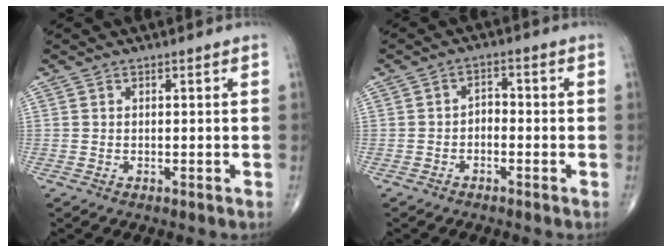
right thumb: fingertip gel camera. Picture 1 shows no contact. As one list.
[{"total": 2.6, "force": [-1.0, 1.7, 1.7], "torque": [-0.018, 0.018, -0.024]}]